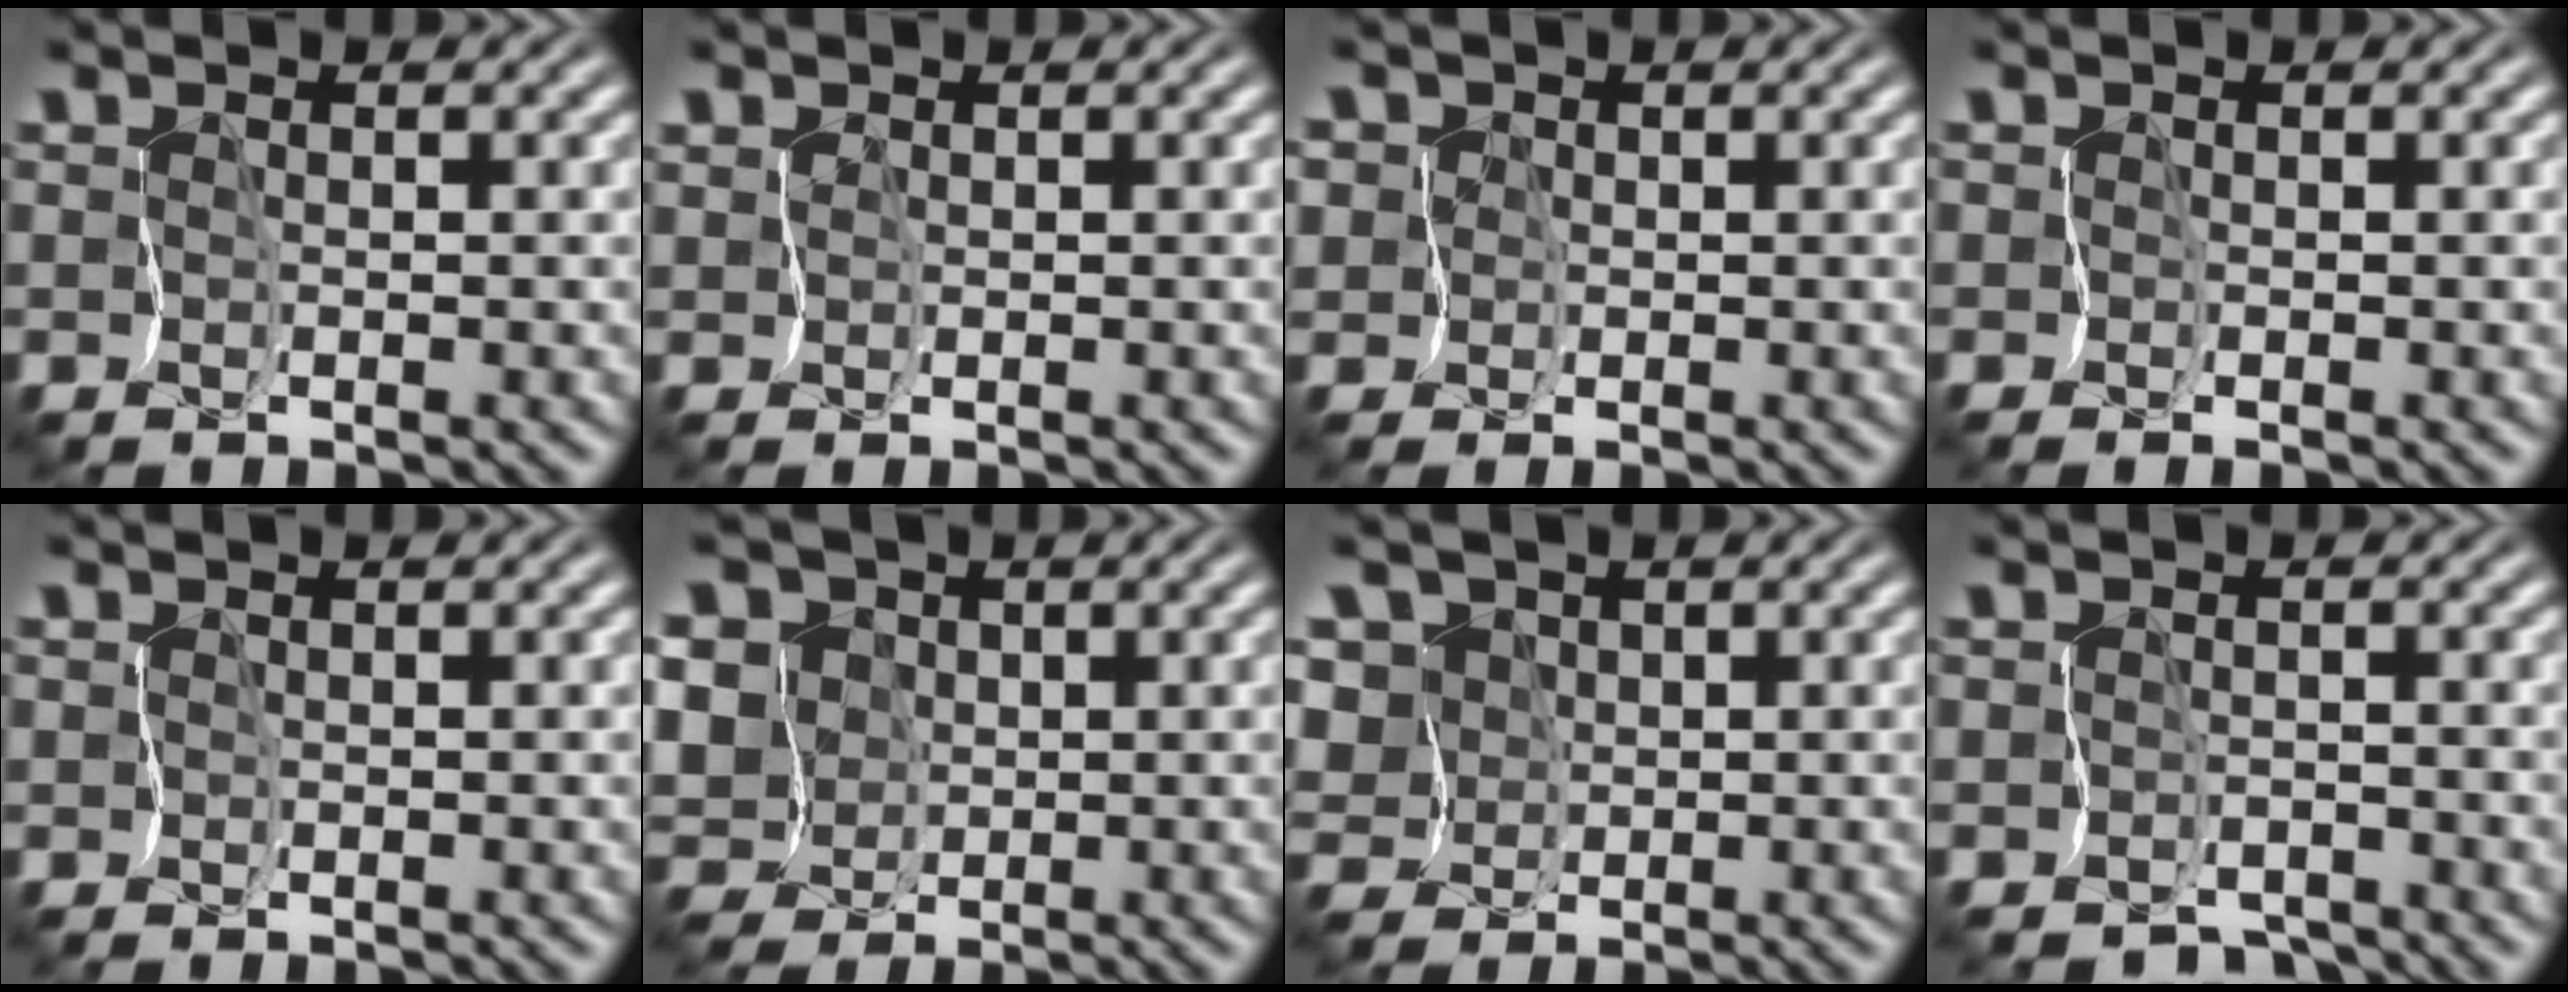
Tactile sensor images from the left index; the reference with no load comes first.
{"total": 0.6, "force": [0.4, 0.4, -0.1], "torque": [0.003, 0.000, 0.007]}
{"total": 3.7, "force": [1.0, 3.4, 1.1], "torque": [-0.023, 0.026, -0.003]}
{"total": 0.0}
{"total": 0.0}
{"total": 8.3, "force": [1.1, 7.1, 4.0], "torque": [-0.084, 0.027, -0.024]}
{"total": 6.1, "force": [1.5, 5.2, 2.9], "torque": [-0.049, 0.027, -0.007]}
{"total": 2.6, "force": [-2.4, 1.0, 0.3], "torque": [0.014, -0.009, -0.042]}